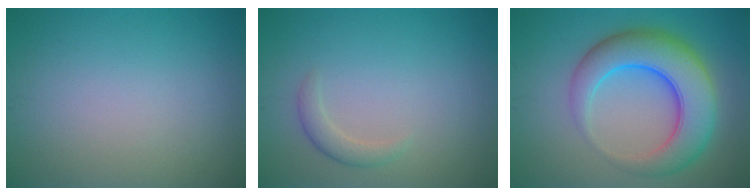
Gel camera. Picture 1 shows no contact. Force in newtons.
{"total": 1.5, "press": 1.5, "slide": 0.1}
{"total": 8.7, "press": 8.7, "slide": 0.1}